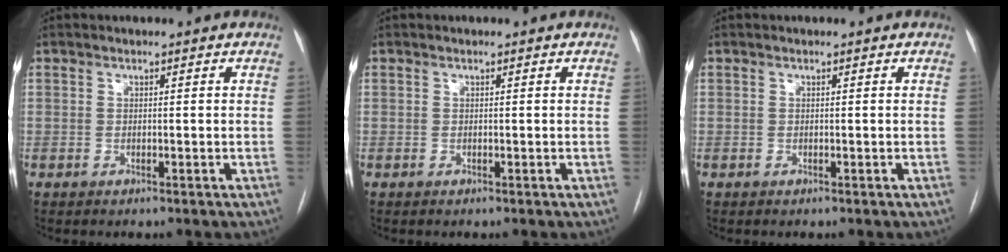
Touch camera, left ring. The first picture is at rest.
{"total": 0.0}
{"total": 0.0}